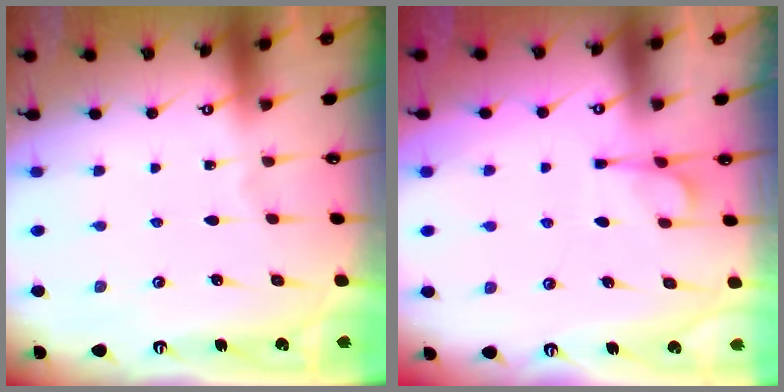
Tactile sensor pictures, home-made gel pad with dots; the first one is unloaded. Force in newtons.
{"total": 1.1, "press": 0.0, "slide": 1.1}